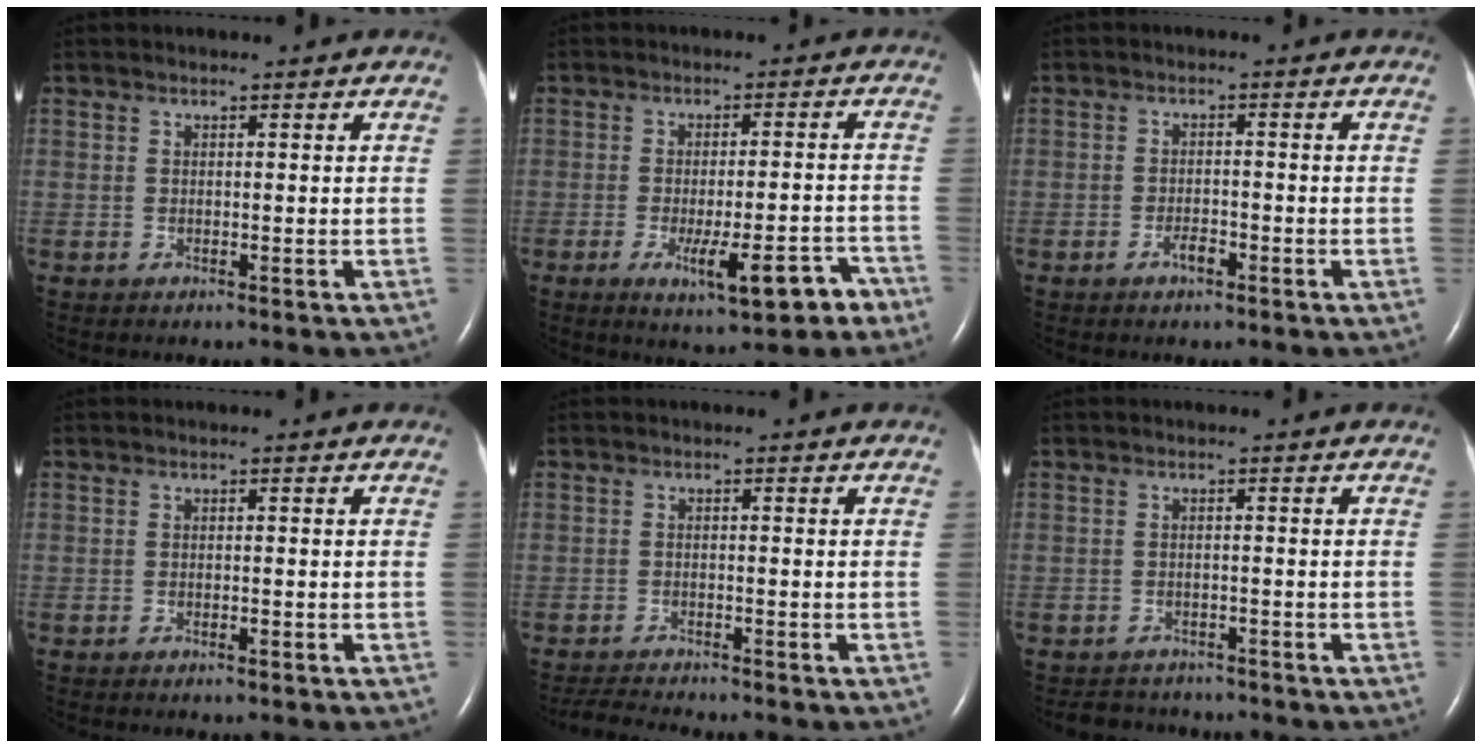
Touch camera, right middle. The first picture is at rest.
{"total": 8.6, "force": [-4.9, 1.8, 6.9], "torque": [-0.099, -0.003, -0.060]}
{"total": 2.1, "force": [-1.4, 0.8, 1.4], "torque": [-0.026, 0.002, -0.024]}
{"total": 0.7, "force": [-0.5, 0.1, 0.5], "torque": [-0.013, 0.000, -0.007]}
{"total": 3.0, "force": [-2.9, -0.6, 0.4], "torque": [-0.017, -0.020, -0.052]}
{"total": 3.7, "force": [-3.5, 1.3, -0.2], "torque": [-0.001, -0.002, -0.051]}